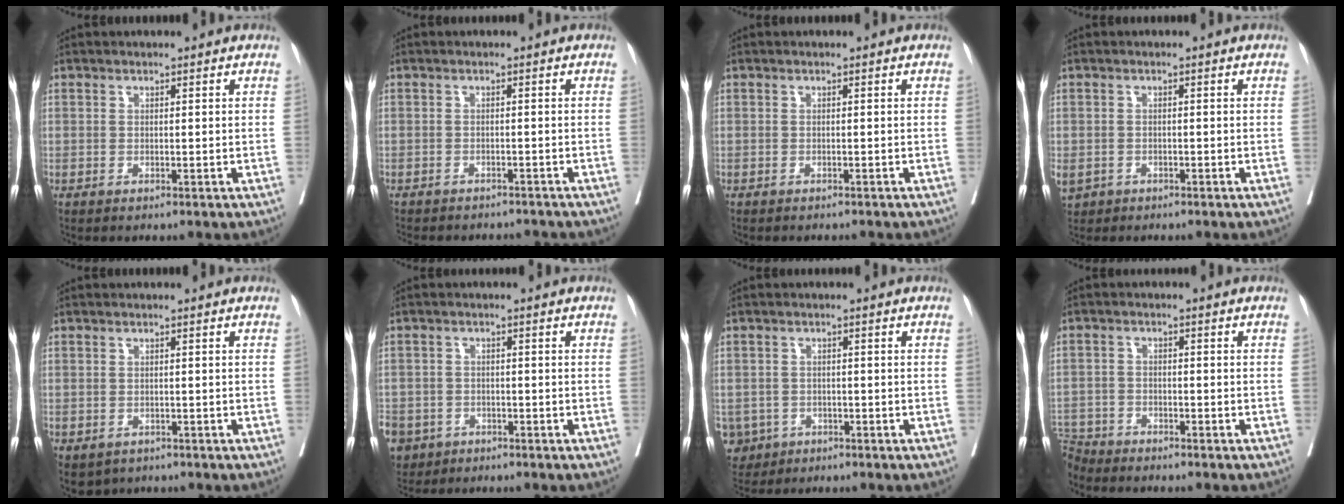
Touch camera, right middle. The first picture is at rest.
{"total": 9.8, "force": [-9.0, 2.8, 2.8], "torque": [-0.047, 0.001, -0.106]}
{"total": 3.0, "force": [-2.8, 0.6, 1.0], "torque": [-0.015, -0.003, -0.035]}
{"total": 4.5, "force": [-2.6, 3.4, 1.3], "torque": [-0.049, 0.000, -0.042]}
{"total": 4.2, "force": [-2.5, 3.0, 1.3], "torque": [-0.018, 0.001, -0.029]}
{"total": 10.6, "force": [-5.4, 8.5, 3.0], "torque": [-0.106, -0.003, -0.085]}
{"total": 6.2, "force": [-2.9, 5.4, 0.6], "torque": [-0.028, 0.007, -0.044]}
{"total": 5.3, "force": [-5.0, 1.0, -1.2], "torque": [0.019, -0.004, -0.100]}